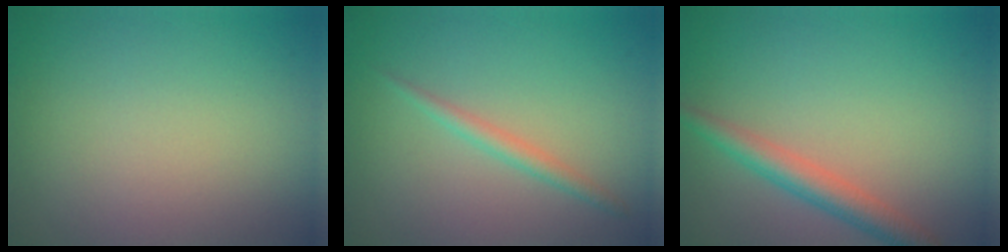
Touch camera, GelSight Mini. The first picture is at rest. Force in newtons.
{"total": 1.5, "press": 1.4, "slide": 0.1}
{"total": 2.9, "press": 2.9, "slide": 0.1}